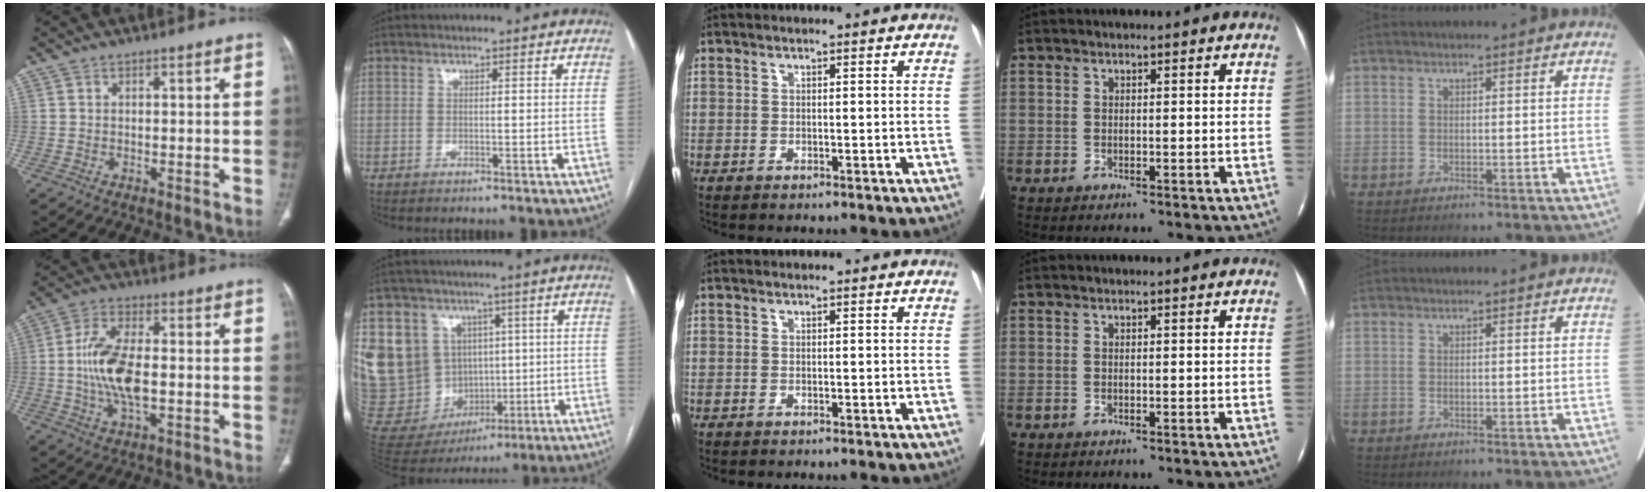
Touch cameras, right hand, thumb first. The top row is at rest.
{"thumb": {"total": 11.6, "force": [-0.9, 5.5, 10.2], "torque": [-0.205, 0.008, -0.017]}, "index": {"total": 20.1, "force": [4.0, 17.8, 8.5], "torque": [-0.217, 0.055, 0.111]}}